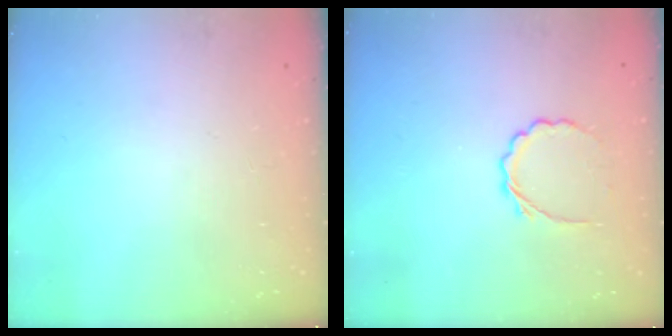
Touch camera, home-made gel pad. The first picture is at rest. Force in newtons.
{"total": 3.2, "press": 3.0, "slide": 1.0}